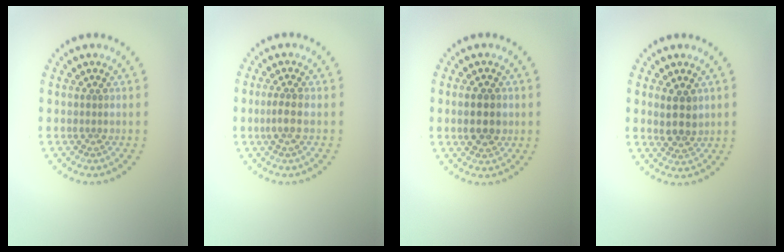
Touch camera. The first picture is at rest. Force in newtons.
{"total": 1.6, "press": 1.4, "slide": 0.8}
{"total": 2.9, "press": 2.9, "slide": 0.2}
{"total": 2.7, "press": 2.5, "slide": 1.0}